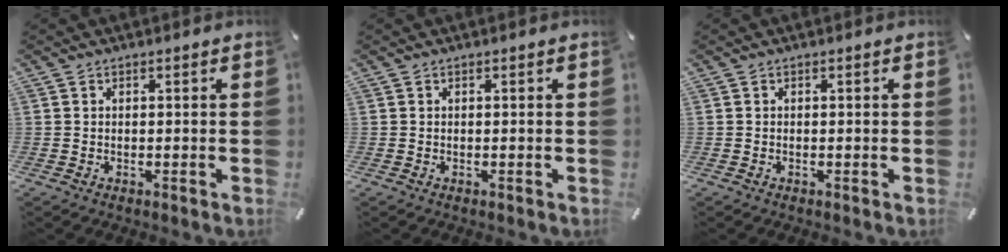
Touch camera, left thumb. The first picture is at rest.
{"total": 0.0}
{"total": 0.0}